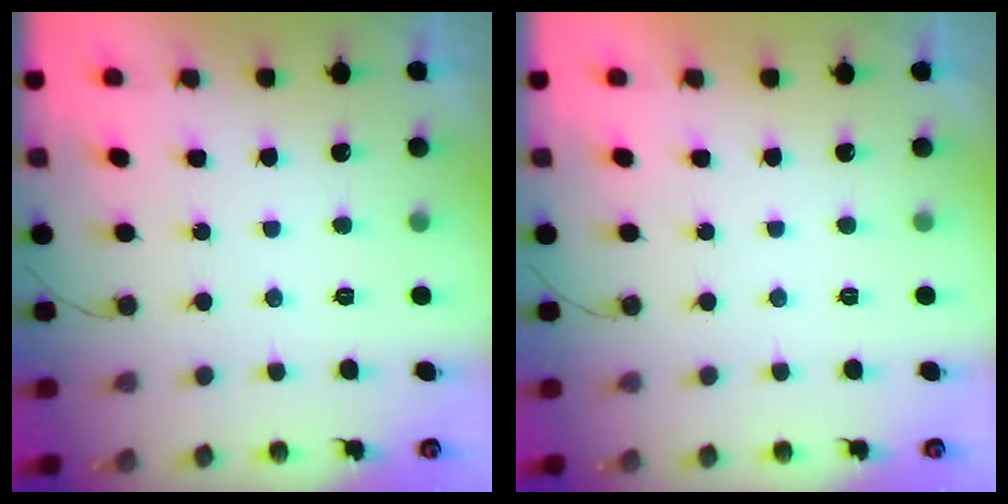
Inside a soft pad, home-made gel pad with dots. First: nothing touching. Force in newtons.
{"total": 1.8, "press": 1.8, "slide": 0.0}